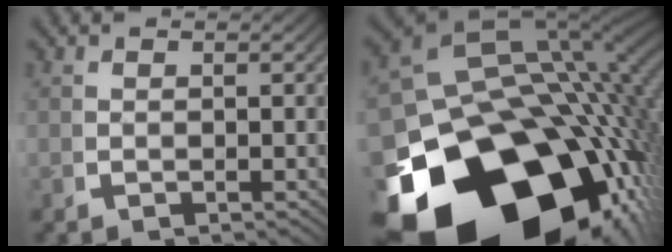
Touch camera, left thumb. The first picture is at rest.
{"total": 34.5, "force": [-6.8, 22.0, 25.7], "torque": [-0.434, -0.097, -0.073]}